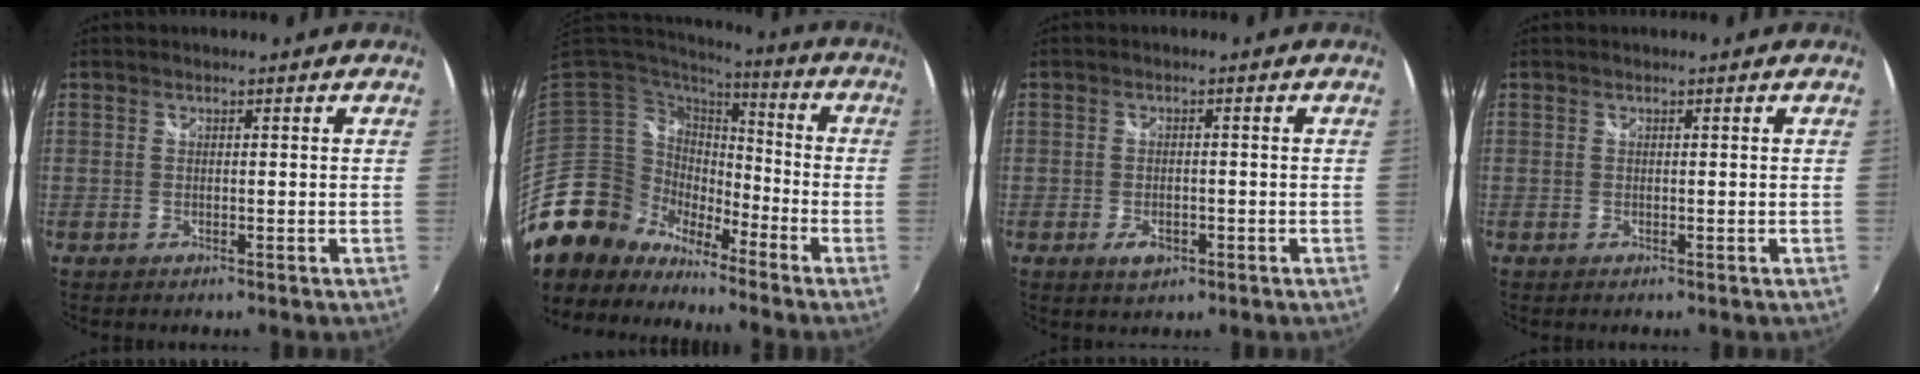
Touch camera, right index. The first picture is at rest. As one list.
[{"total": 11.5, "force": [-9.3, 6.7, 0.7], "torque": [-0.031, 0.030, -0.179]}, {"total": 3.5, "force": [-1.6, 2.1, 2.3], "torque": [-0.046, -0.006, -0.025]}, {"total": 0.0}]